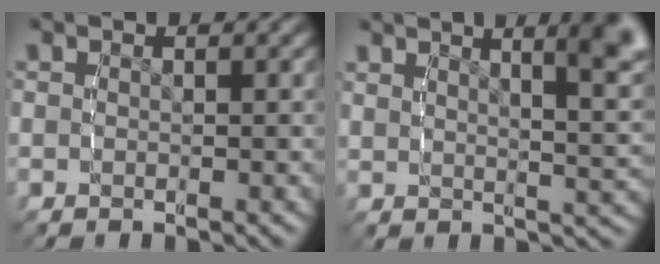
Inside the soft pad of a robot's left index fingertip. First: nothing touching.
{"total": 8.1, "force": [4.6, 2.4, 6.3], "torque": [-0.061, 0.009, 0.073]}